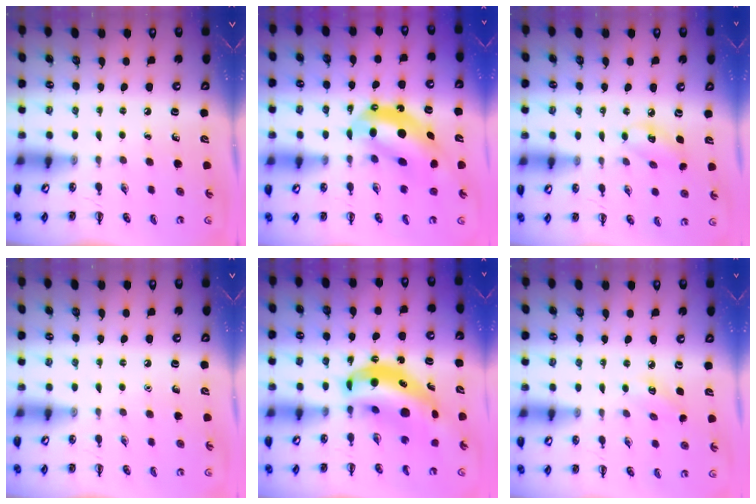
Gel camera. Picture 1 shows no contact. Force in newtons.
{"total": 12.6, "press": 12.2, "slide": 3.3}
{"total": 5.5, "press": 5.5, "slide": 0.4}
{"total": 1.6, "press": 1.6, "slide": 0.1}
{"total": 12.0, "press": 11.7, "slide": 2.8}
{"total": 2.6, "press": 2.5, "slide": 0.7}